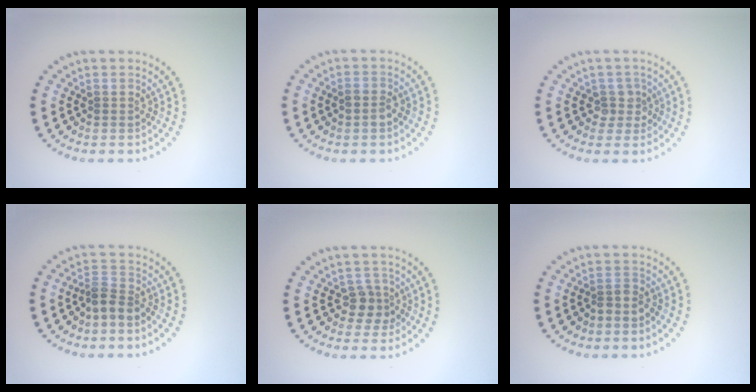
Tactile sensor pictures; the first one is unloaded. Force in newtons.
{"total": 1.4, "press": 1.4, "slide": 0.3}
{"total": 1.8, "press": 1.4, "slide": 1.2}
{"total": 2.4, "press": 1.8, "slide": 1.6}
{"total": 2.2, "press": 1.9, "slide": 1.2}
{"total": 1.5, "press": 1.1, "slide": 0.9}